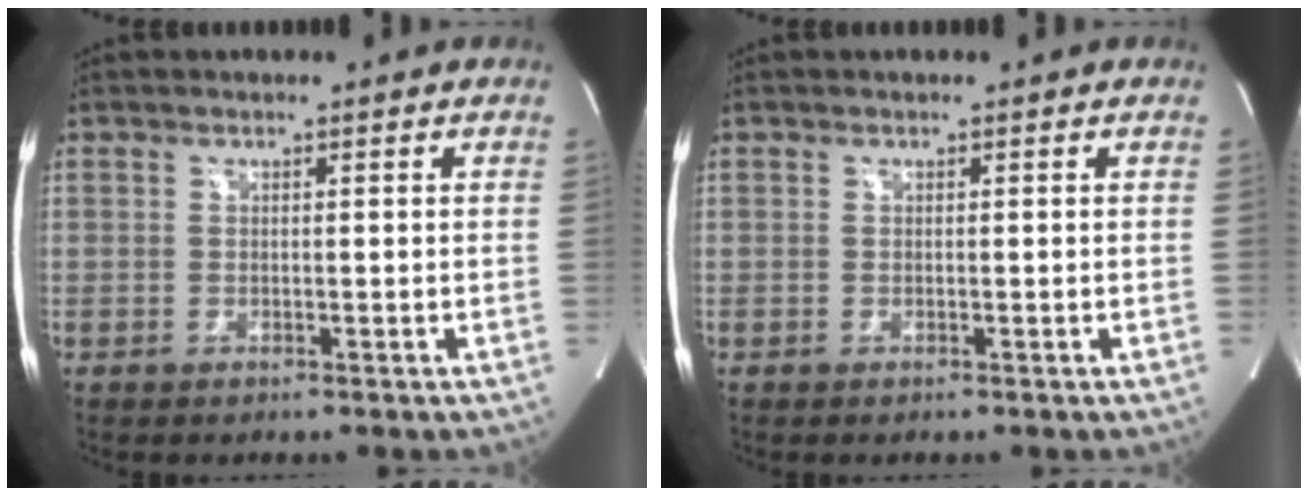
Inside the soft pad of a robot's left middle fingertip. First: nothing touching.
{"total": 0.0}